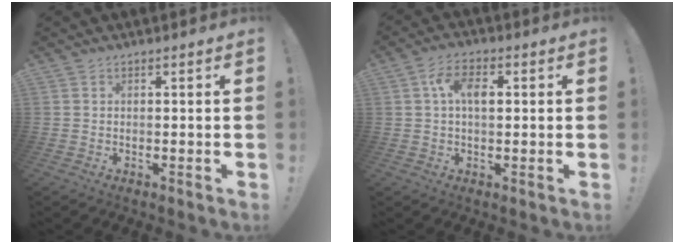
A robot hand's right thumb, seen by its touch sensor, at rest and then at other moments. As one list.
[{"total": 6.6, "force": [1.3, 3.6, 5.4], "torque": [-0.096, 0.013, 0.023]}]